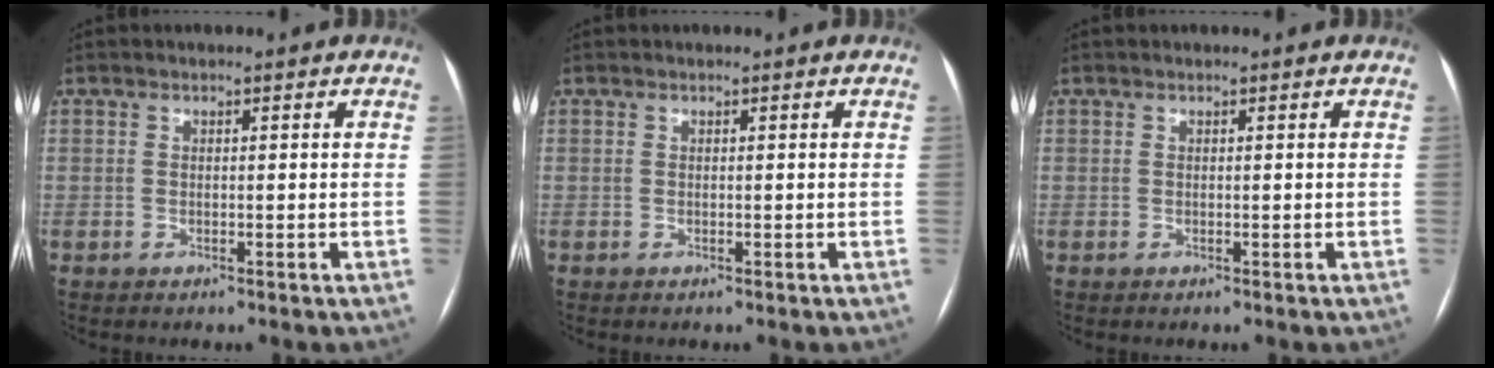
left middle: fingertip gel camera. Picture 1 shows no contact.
{"total": 0.0}
{"total": 0.0}